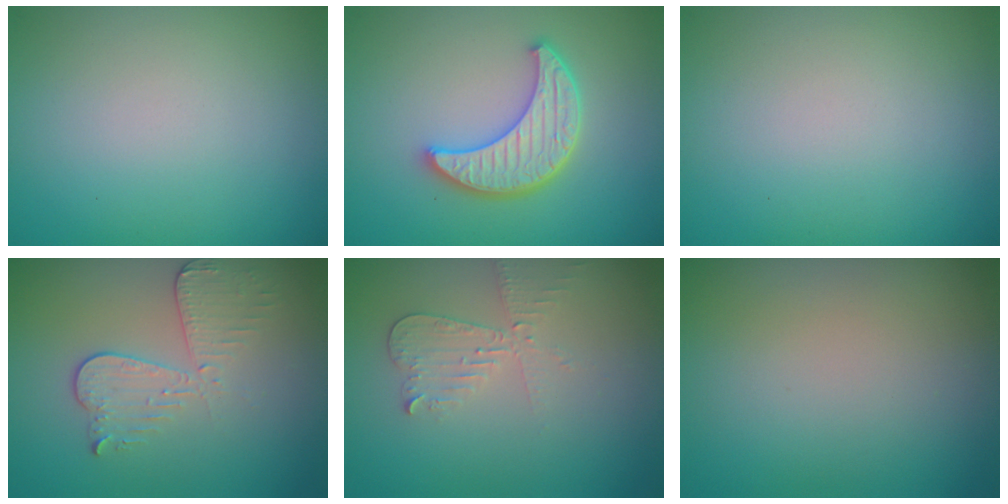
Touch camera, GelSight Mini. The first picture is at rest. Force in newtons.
{"total": 4.8, "press": 4.0, "slide": 2.7}
{"total": 0.0}
{"total": 3.4, "press": 3.0, "slide": 1.5}
{"total": 2.6, "press": 2.5, "slide": 0.6}
{"total": 0.0}